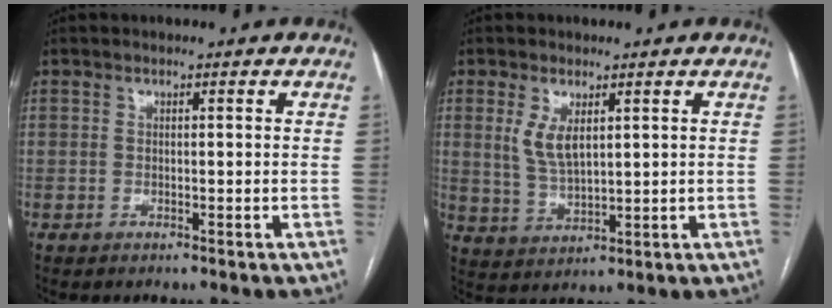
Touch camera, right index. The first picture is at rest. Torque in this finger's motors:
{"motor_torque": [0.17, 0.07, 0.12, 0.04]}